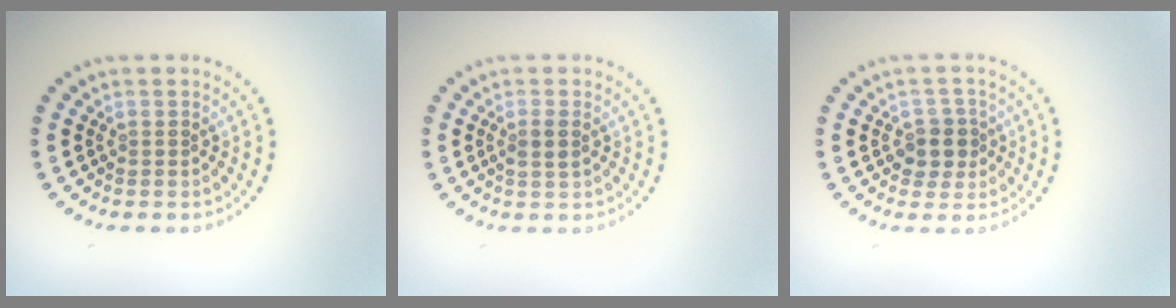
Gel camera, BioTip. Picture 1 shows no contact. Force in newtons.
{"total": 1.4, "press": 1.3, "slide": 0.5}
{"total": 2.6, "press": 2.4, "slide": 1.0}